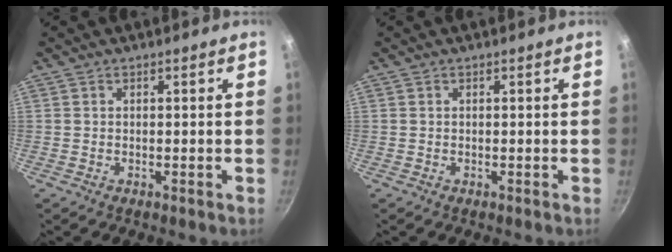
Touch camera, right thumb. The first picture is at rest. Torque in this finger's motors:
{"motor_torque": [-0.03, -0.04, 0.03, 0.02, 0.00]}